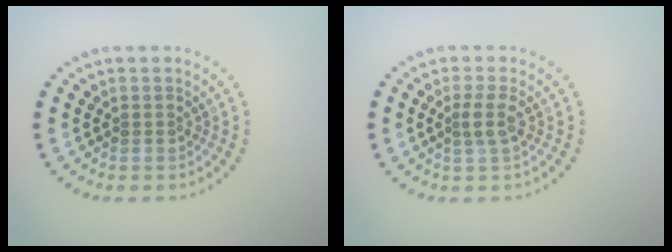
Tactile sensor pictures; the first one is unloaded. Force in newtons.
{"total": 1.7, "press": 1.4, "slide": 1.0}